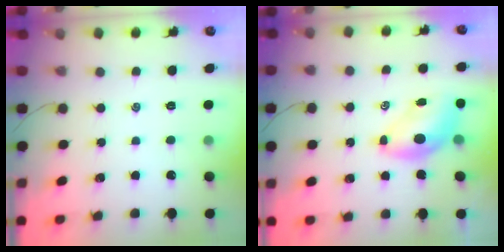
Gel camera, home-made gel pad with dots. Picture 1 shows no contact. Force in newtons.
{"total": 6.9, "press": 6.8, "slide": 1.3}